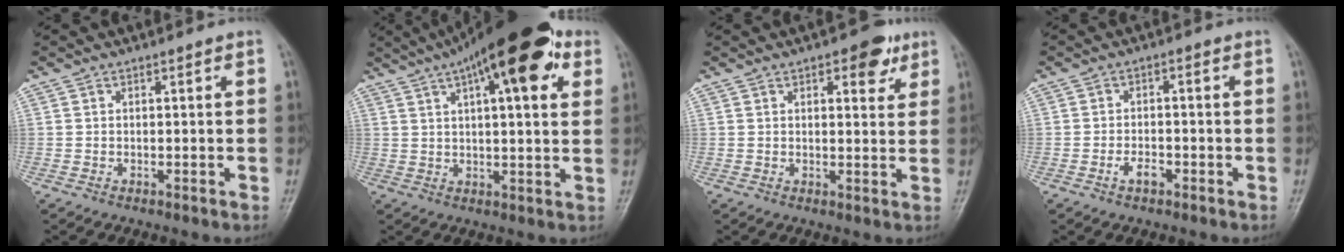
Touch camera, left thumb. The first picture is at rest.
{"total": 19.5, "force": [9.3, 6.6, 15.8], "torque": [-0.223, 0.009, 0.137]}
{"total": 5.8, "force": [3.1, 2.8, 4.0], "torque": [-0.026, -0.009, 0.033]}
{"total": 3.0, "force": [-1.7, 1.6, 1.9], "torque": [-0.029, 0.017, -0.031]}